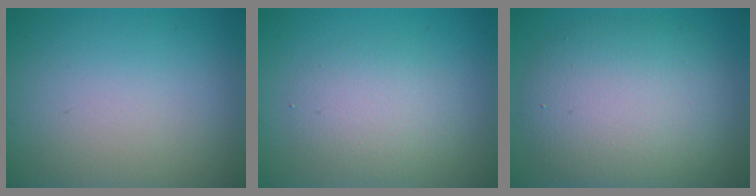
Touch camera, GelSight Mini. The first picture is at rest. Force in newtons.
{"total": 3.0, "press": 3.0, "slide": 0.2}
{"total": 8.0, "press": 8.0, "slide": 0.2}